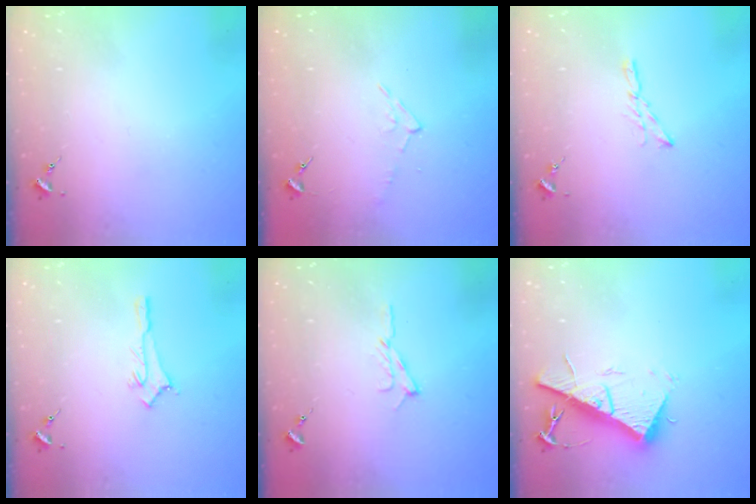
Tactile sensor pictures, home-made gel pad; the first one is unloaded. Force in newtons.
{"total": 4.7, "press": 4.7, "slide": 0.5}
{"total": 4.7, "press": 4.7, "slide": 0.1}
{"total": 2.8, "press": 2.8, "slide": 0.3}
{"total": 6.5, "press": 6.5, "slide": 0.8}
{"total": 14.6, "press": 14.6, "slide": 0.4}